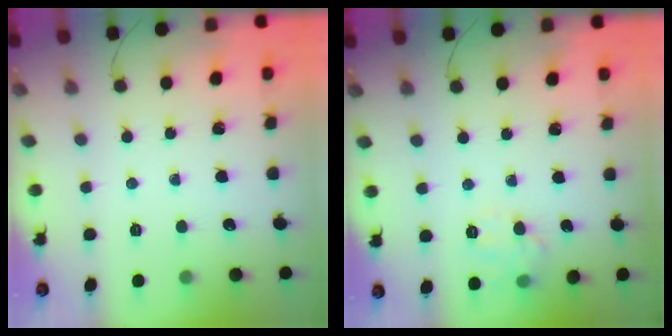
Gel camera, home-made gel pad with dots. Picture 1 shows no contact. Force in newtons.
{"total": 8.3, "press": 8.2, "slide": 0.6}